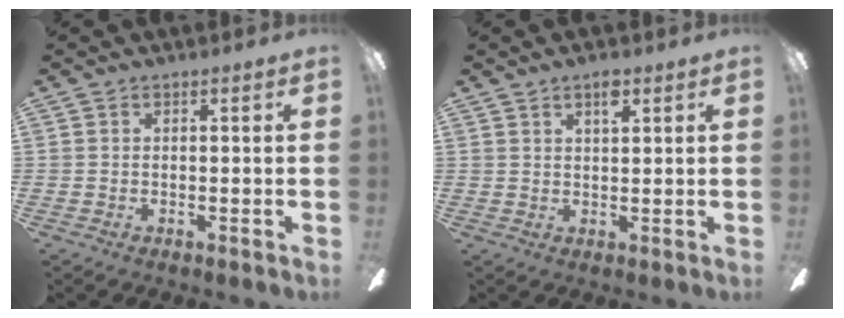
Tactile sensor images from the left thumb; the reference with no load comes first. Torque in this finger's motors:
{"motor_torque": [-0.16, -0.22, -0.30, 0.00, -0.04]}